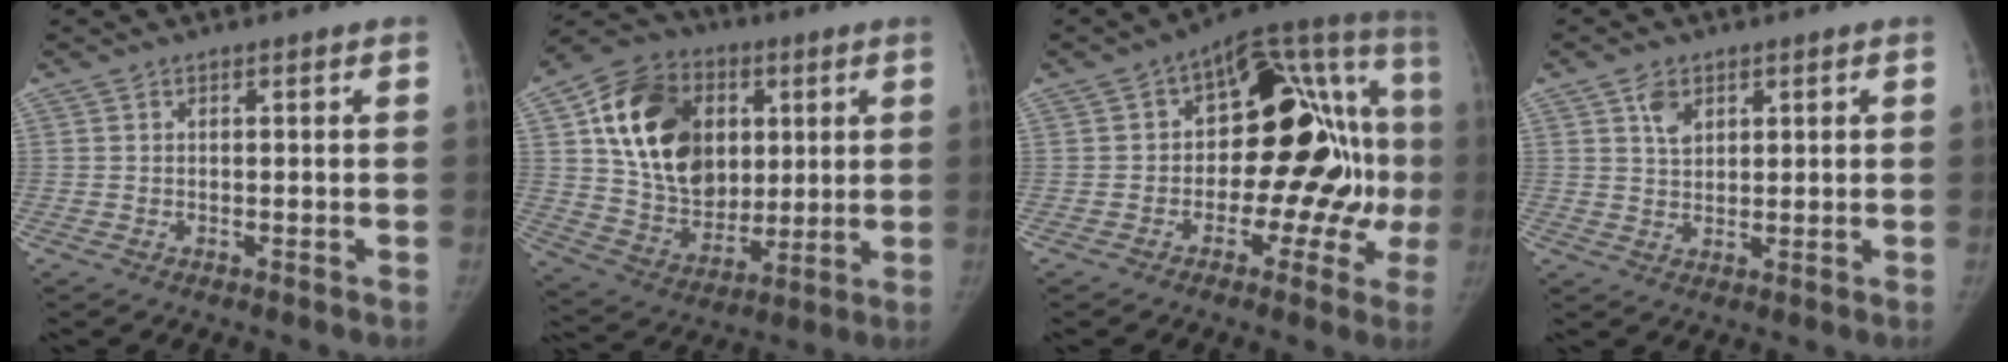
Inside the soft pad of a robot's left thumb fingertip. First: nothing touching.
{"total": 22.3, "force": [5.4, 16.7, 13.8], "torque": [-0.224, -0.008, 0.101]}
{"total": 23.8, "force": [-1.0, 12.9, 20.0], "torque": [-0.228, 0.049, -0.017]}
{"total": 4.1, "force": [1.9, 2.8, 2.3], "torque": [-0.025, -0.010, 0.036]}